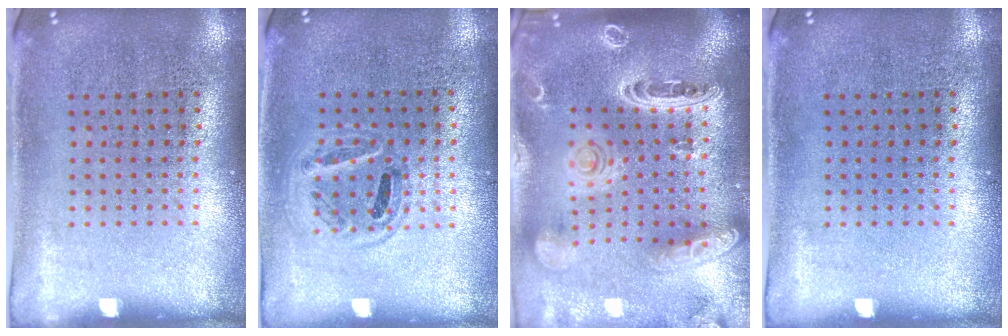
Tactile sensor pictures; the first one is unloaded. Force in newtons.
{"total": 0.9, "press": 0.8, "slide": 0.3}
{"total": 3.7, "press": 3.0, "slide": 2.2}
{"total": 0.0}